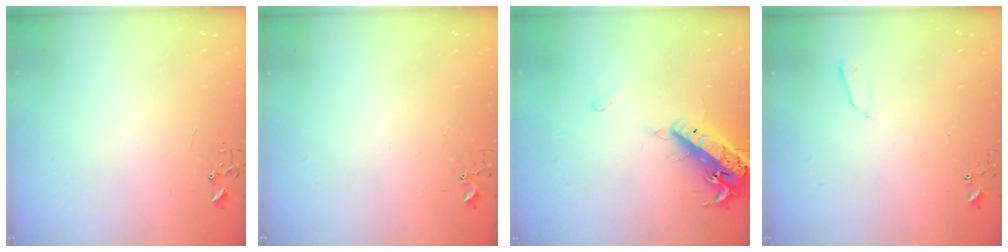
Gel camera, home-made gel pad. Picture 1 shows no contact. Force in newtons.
{"total": 2.7, "press": 2.7, "slide": 0.2}
{"total": 17.3, "press": 16.9, "slide": 3.7}
{"total": 3.4, "press": 3.4, "slide": 0.5}